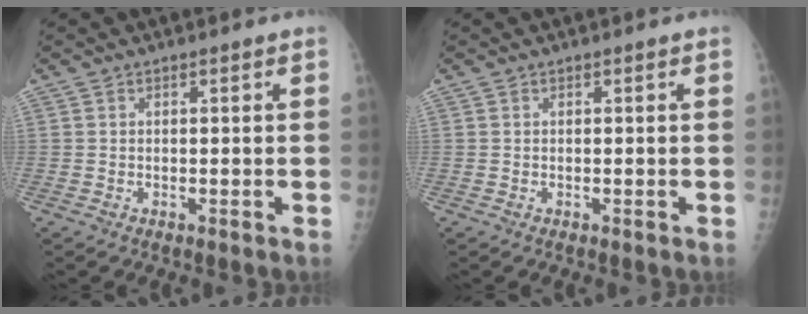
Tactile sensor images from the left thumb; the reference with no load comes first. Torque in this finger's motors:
{"motor_torque": [0.00, 0.00, -0.01, -0.01, 0.00]}